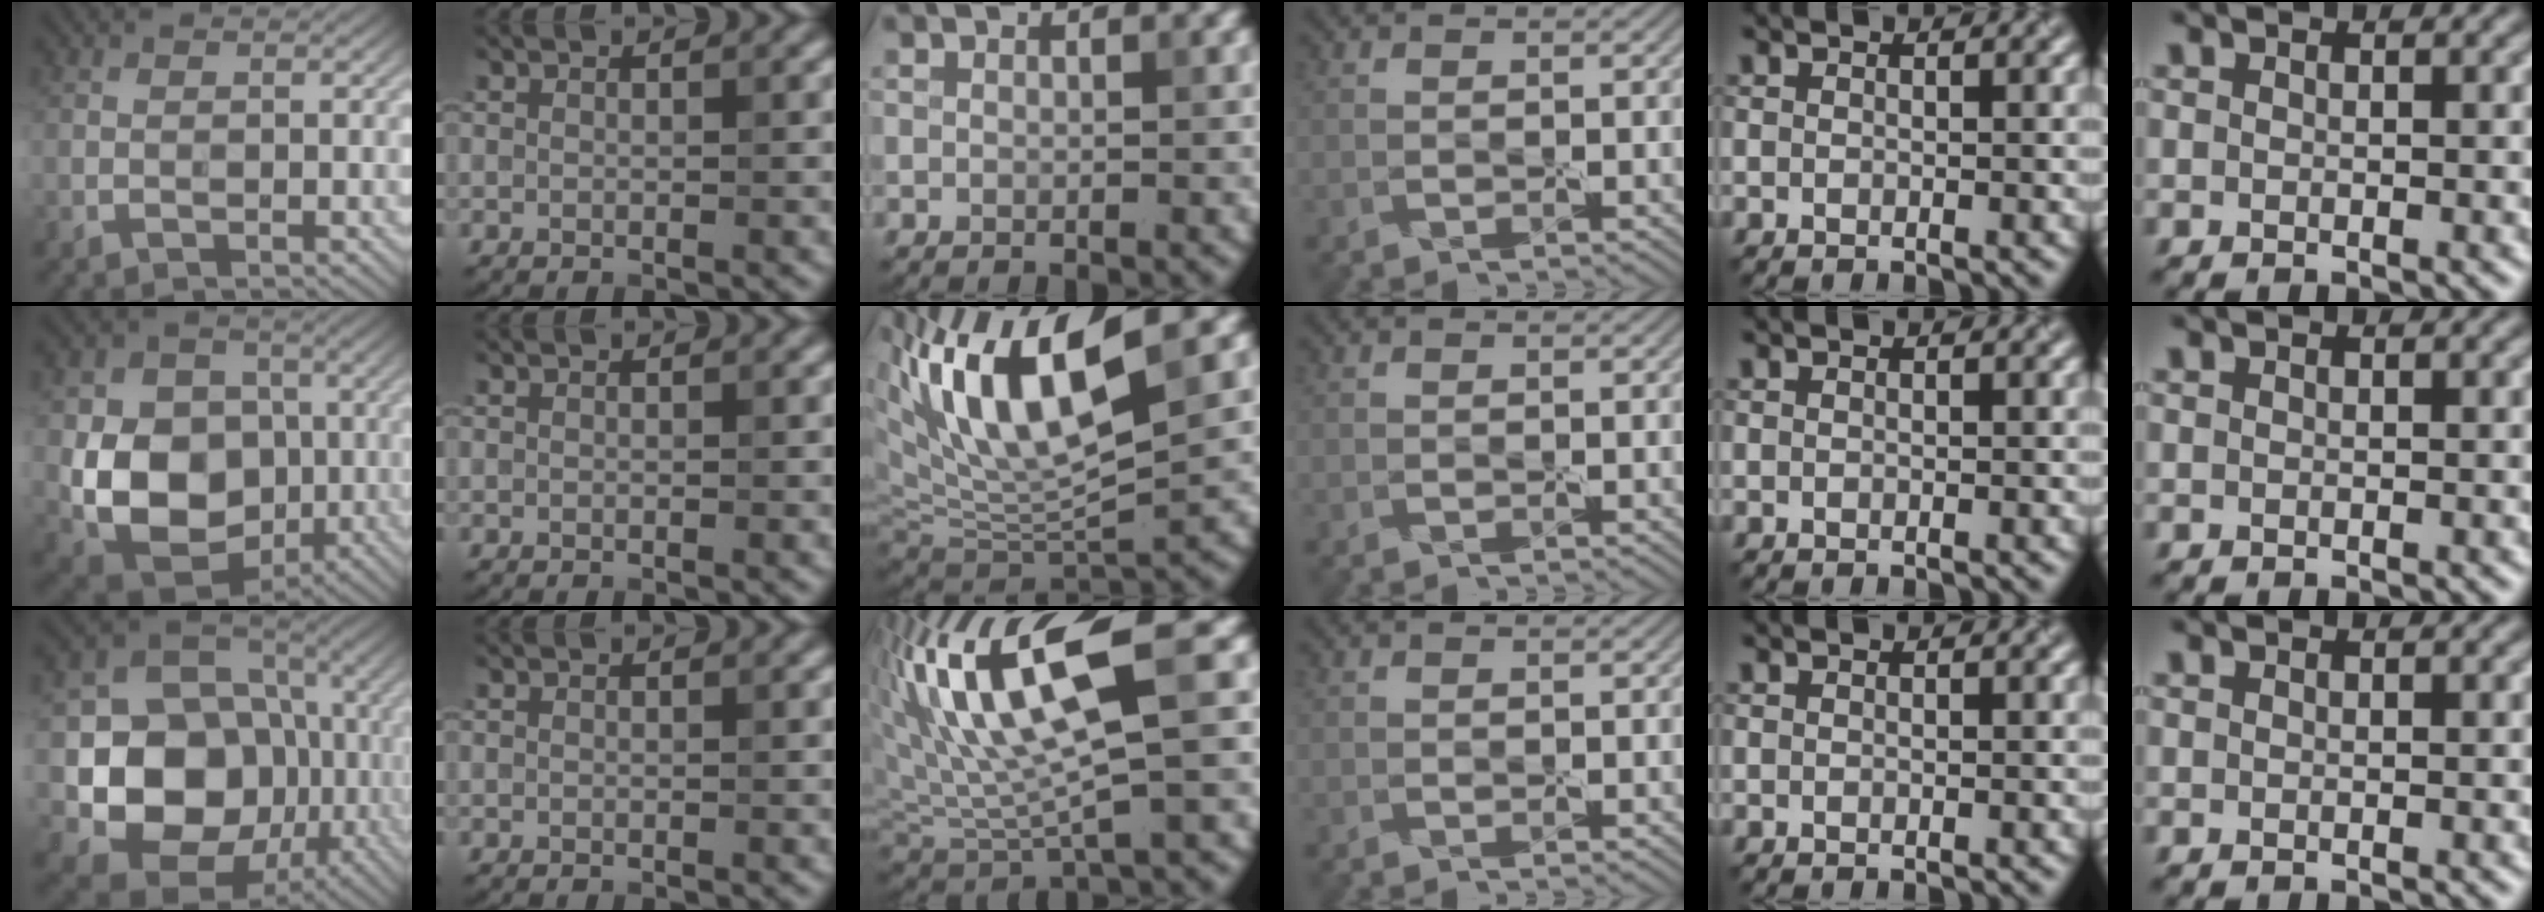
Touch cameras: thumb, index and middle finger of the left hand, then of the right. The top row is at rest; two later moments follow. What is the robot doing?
{"motion": "peel", "object": "plastic screen protector"}